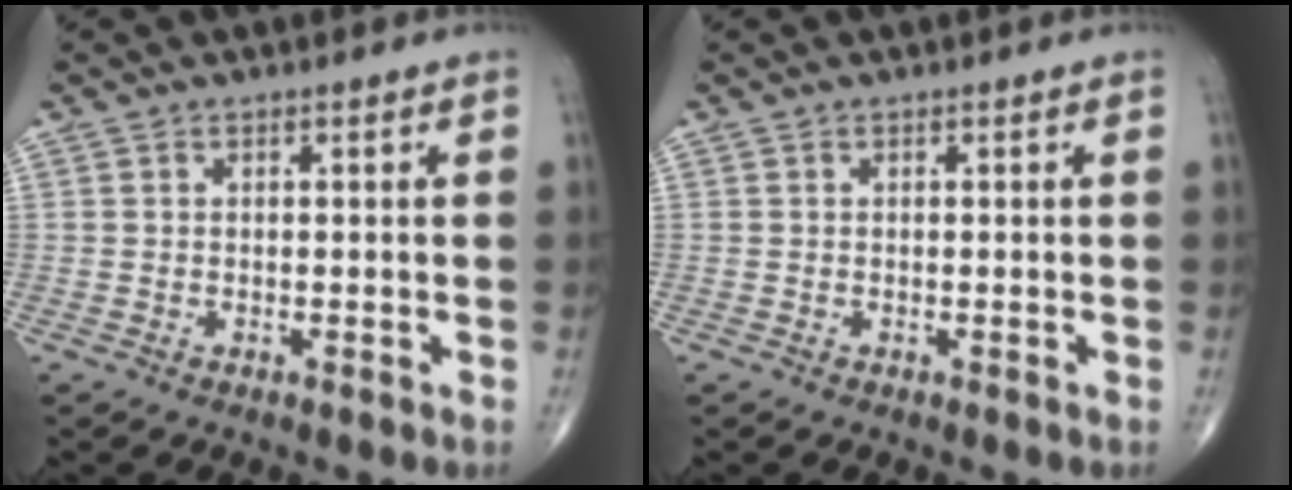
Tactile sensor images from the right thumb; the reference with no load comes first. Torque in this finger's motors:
{"motor_torque": [0.00, 0.00, 0.00, 0.00, 0.00]}